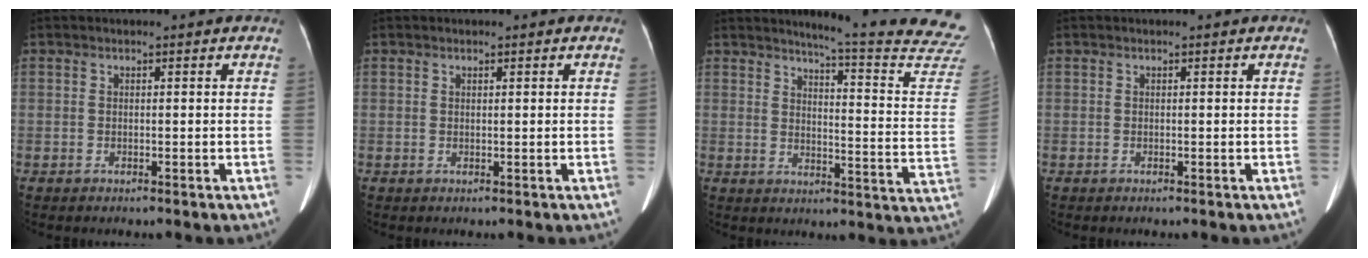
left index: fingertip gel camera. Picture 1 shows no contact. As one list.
[{"total": 0.0}, {"total": 20.5, "force": [19.3, -1.1, 6.6], "torque": [-0.082, -0.149, 0.207]}, {"total": 0.0}]